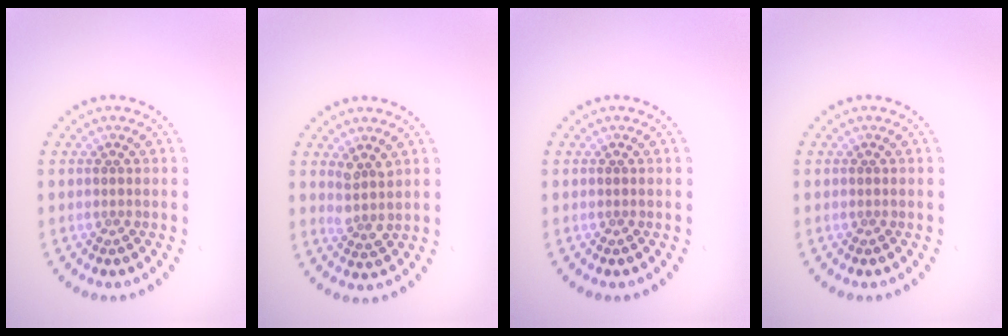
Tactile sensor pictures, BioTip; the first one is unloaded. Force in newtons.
{"total": 2.2, "press": 1.7, "slide": 1.4}
{"total": 0.0}
{"total": 0.0}